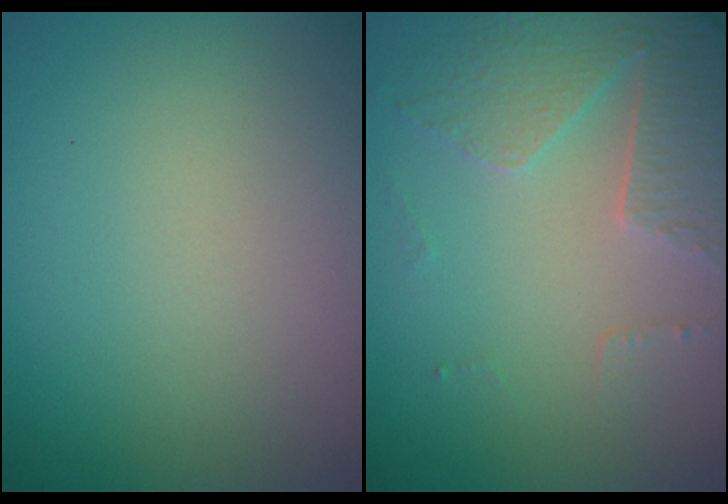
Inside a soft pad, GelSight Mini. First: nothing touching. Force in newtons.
{"total": 4.6, "press": 3.4, "slide": 3.2}